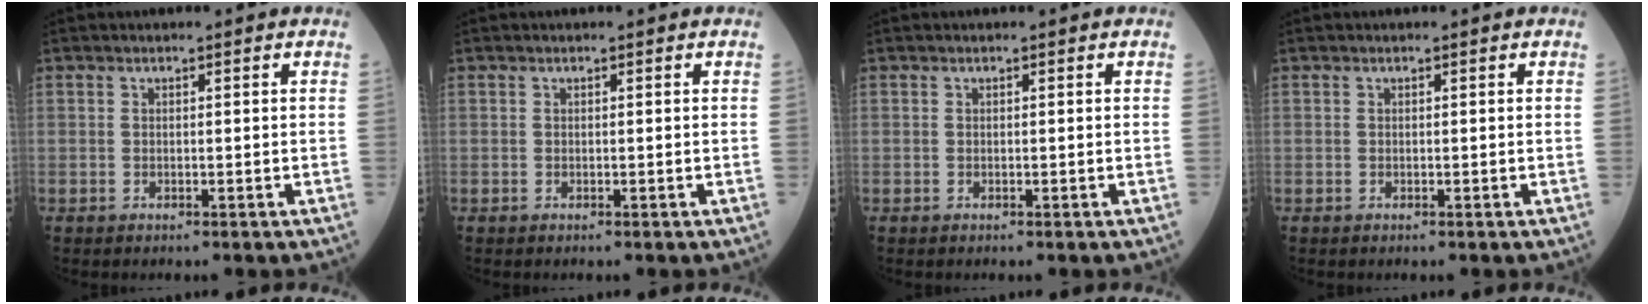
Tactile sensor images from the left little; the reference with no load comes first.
{"total": 0.0}
{"total": 0.0}
{"total": 0.0}